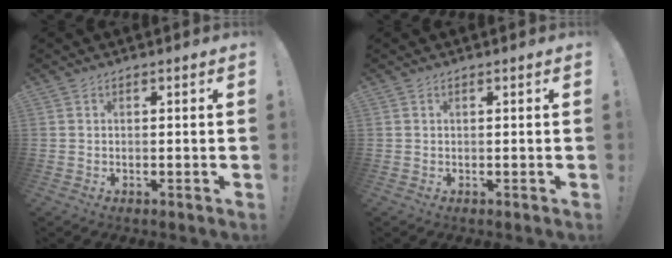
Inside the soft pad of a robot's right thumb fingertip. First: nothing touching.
{"total": 0.0}